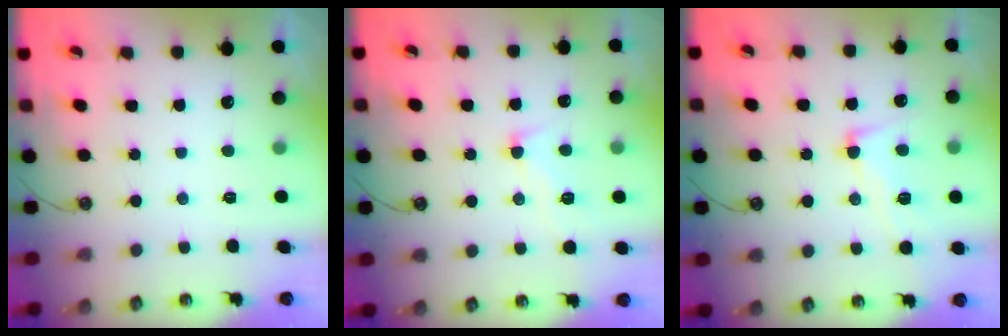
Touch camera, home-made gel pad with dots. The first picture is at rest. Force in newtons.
{"total": 4.5, "press": 4.4, "slide": 0.9}
{"total": 3.5, "press": 3.4, "slide": 0.7}